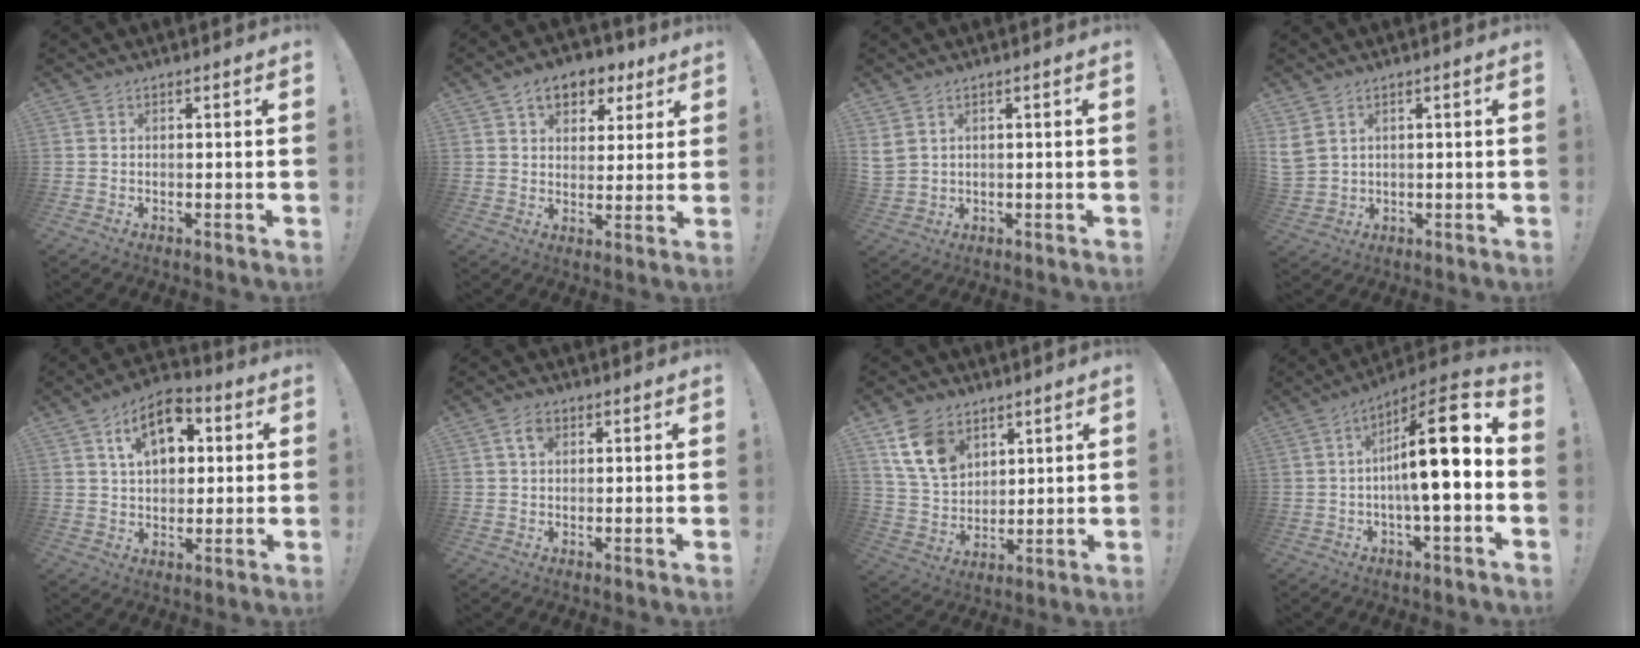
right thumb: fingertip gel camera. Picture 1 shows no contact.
{"total": 9.4, "force": [4.9, 6.5, 4.6], "torque": [-0.063, -0.018, 0.090]}
{"total": 3.7, "force": [2.1, 2.5, 1.6], "torque": [-0.026, -0.004, 0.042]}
{"total": 4.8, "force": [2.5, 3.4, 2.3], "torque": [-0.045, -0.008, 0.051]}
{"total": 12.8, "force": [4.7, 8.2, 8.7], "torque": [-0.137, -0.001, 0.087]}
{"total": 3.4, "force": [1.4, 2.1, 2.3], "torque": [-0.040, 0.003, 0.023]}
{"total": 13.9, "force": [7.2, 9.7, 6.8], "torque": [-0.131, -0.017, 0.149]}
{"total": 16.8, "force": [0.0, 3.3, 16.5], "torque": [-0.253, -0.001, -0.010]}